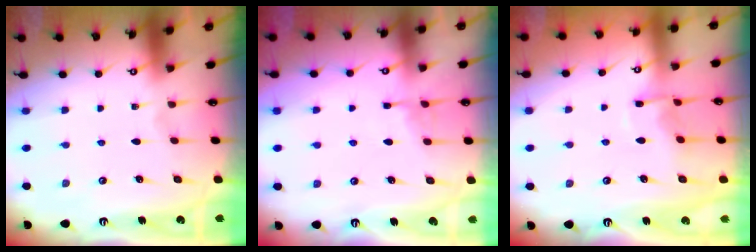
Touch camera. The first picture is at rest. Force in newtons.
{"total": 4.4, "press": 4.3, "slide": 0.6}
{"total": 7.3, "press": 7.2, "slide": 0.6}